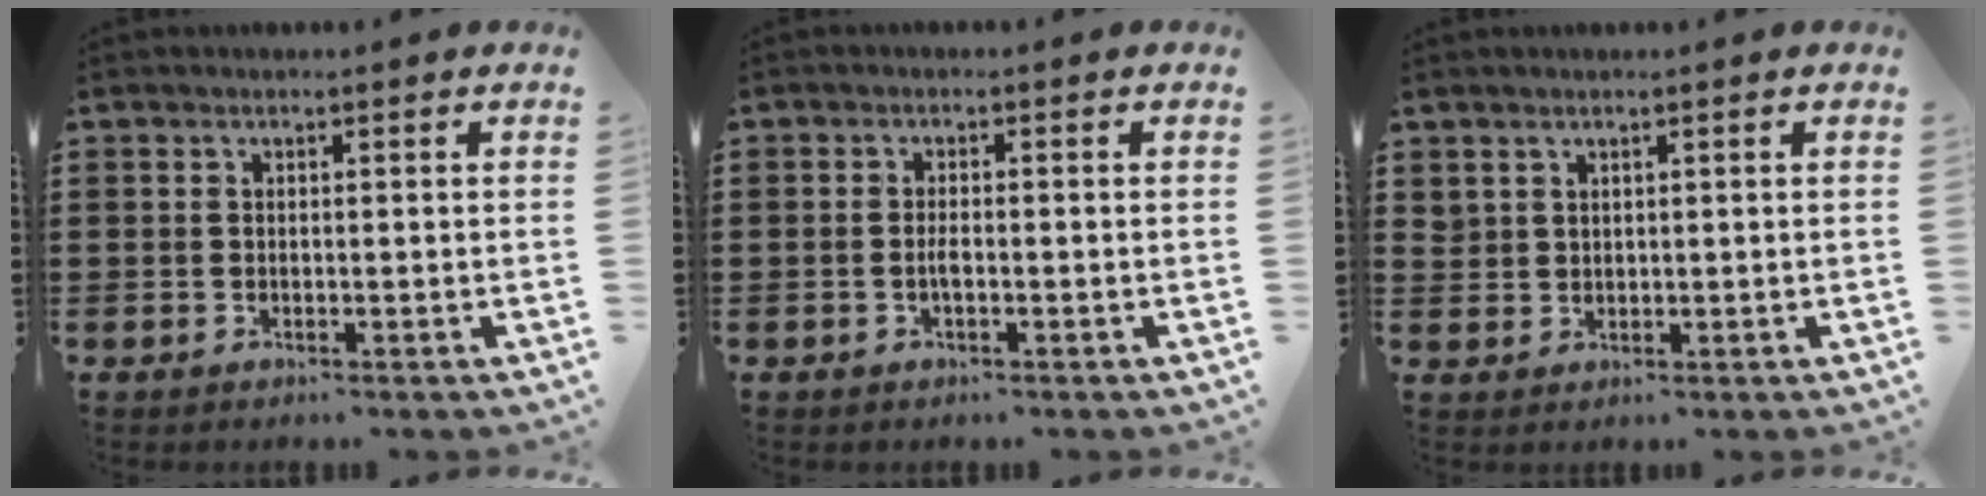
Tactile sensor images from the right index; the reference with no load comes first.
{"total": 1.7, "force": [-0.5, 0.5, 1.5], "torque": [-0.030, 0.001, -0.009]}
{"total": 1.8, "force": [1.5, 1.0, 0.2], "torque": [-0.007, 0.004, 0.030]}